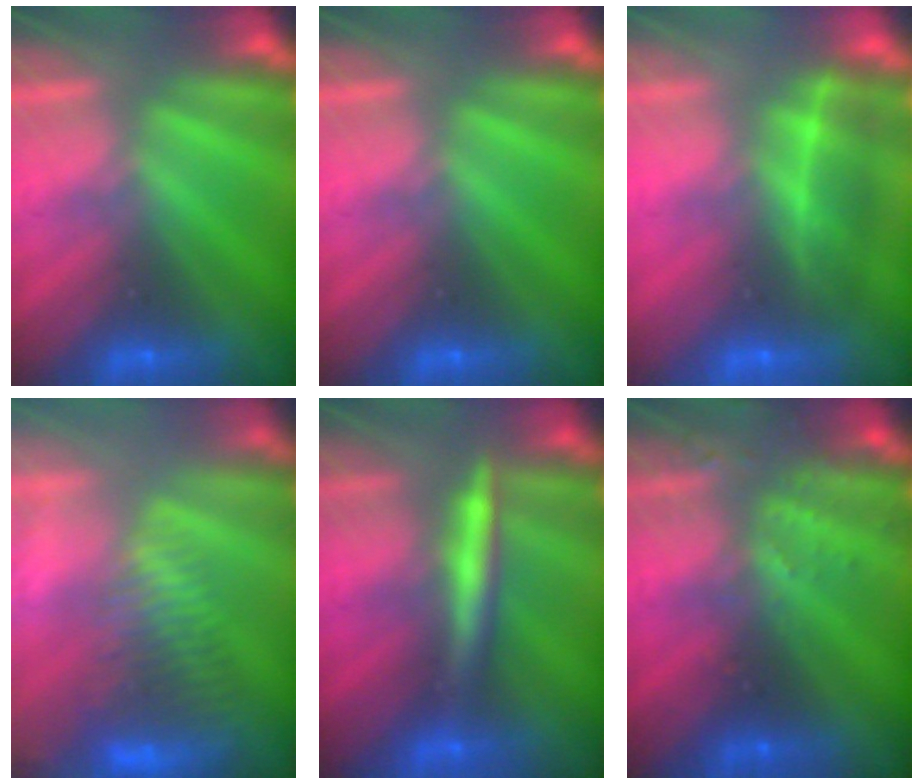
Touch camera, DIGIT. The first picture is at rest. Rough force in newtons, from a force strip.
{"total": 0.0}
{"total": 2.1}
{"total": 4.5}
{"total": 2.9}
{"total": 3.4}